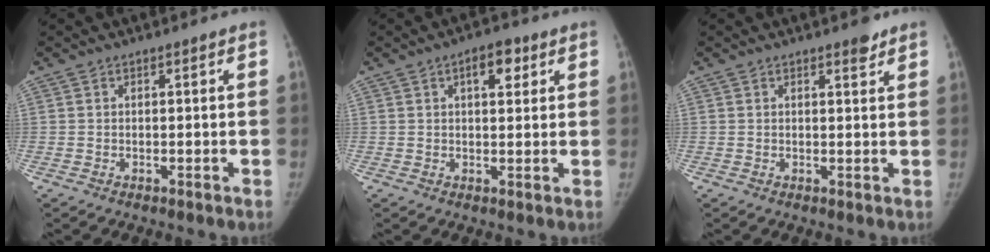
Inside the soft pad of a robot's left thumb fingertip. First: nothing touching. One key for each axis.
{"total": 5.3, "fx": 2.4, "fy": 2.6, "fz": 3.9, "tx": -0.039, "ty": -0.006, "tz": 0.030}
{"total": 2.2, "fx": 1.6, "fy": 0.7, "fz": 1.2, "tx": -0.010, "ty": -0.010, "tz": 0.021}